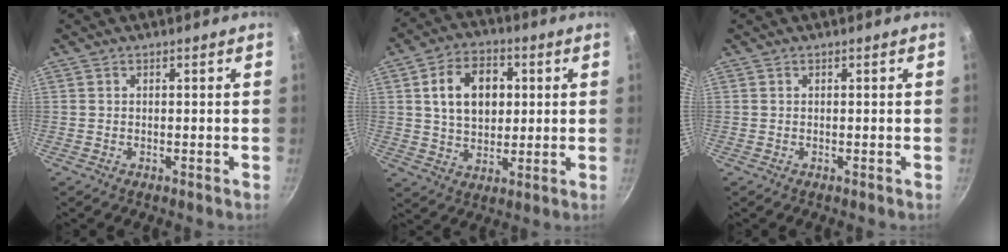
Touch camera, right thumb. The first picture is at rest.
{"total": 13.1, "force": [2.7, 9.3, 8.8], "torque": [-0.116, 0.006, 0.040]}
{"total": 0.0}